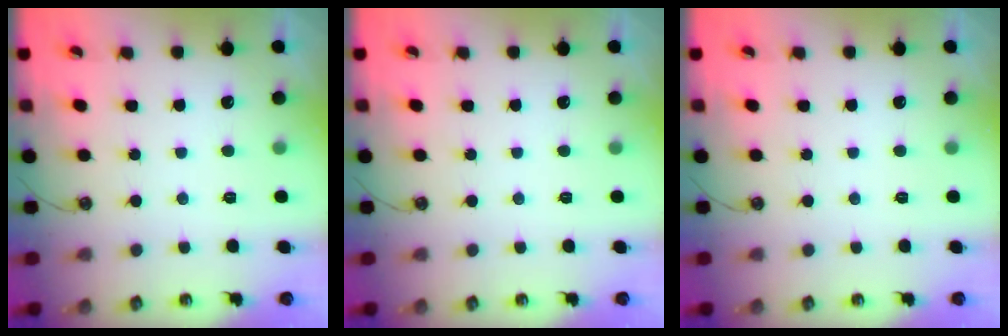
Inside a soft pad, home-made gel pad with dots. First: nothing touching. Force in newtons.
{"total": 0.0}
{"total": 0.0}